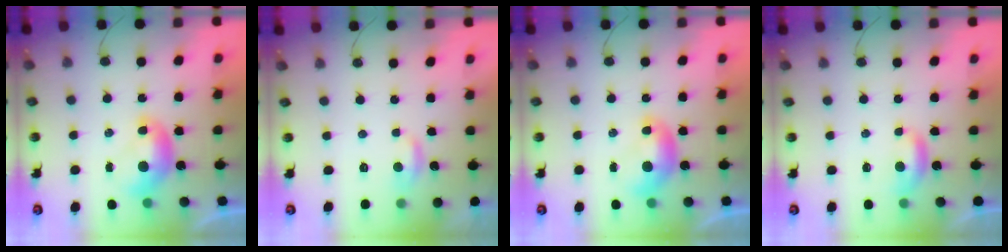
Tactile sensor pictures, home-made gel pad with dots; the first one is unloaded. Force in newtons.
{"total": 1.0, "press": 0.8, "slide": 0.5}
{"total": 0.0}
{"total": 1.8, "press": 1.7, "slide": 0.4}